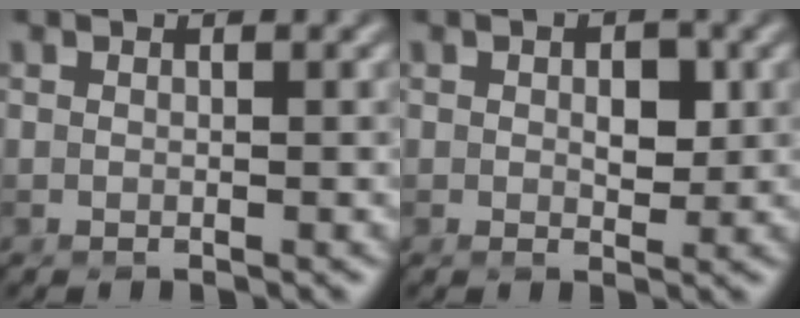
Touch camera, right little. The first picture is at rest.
{"total": 2.3, "force": [0.3, 1.3, 1.8], "torque": [-0.024, -0.002, 0.005]}